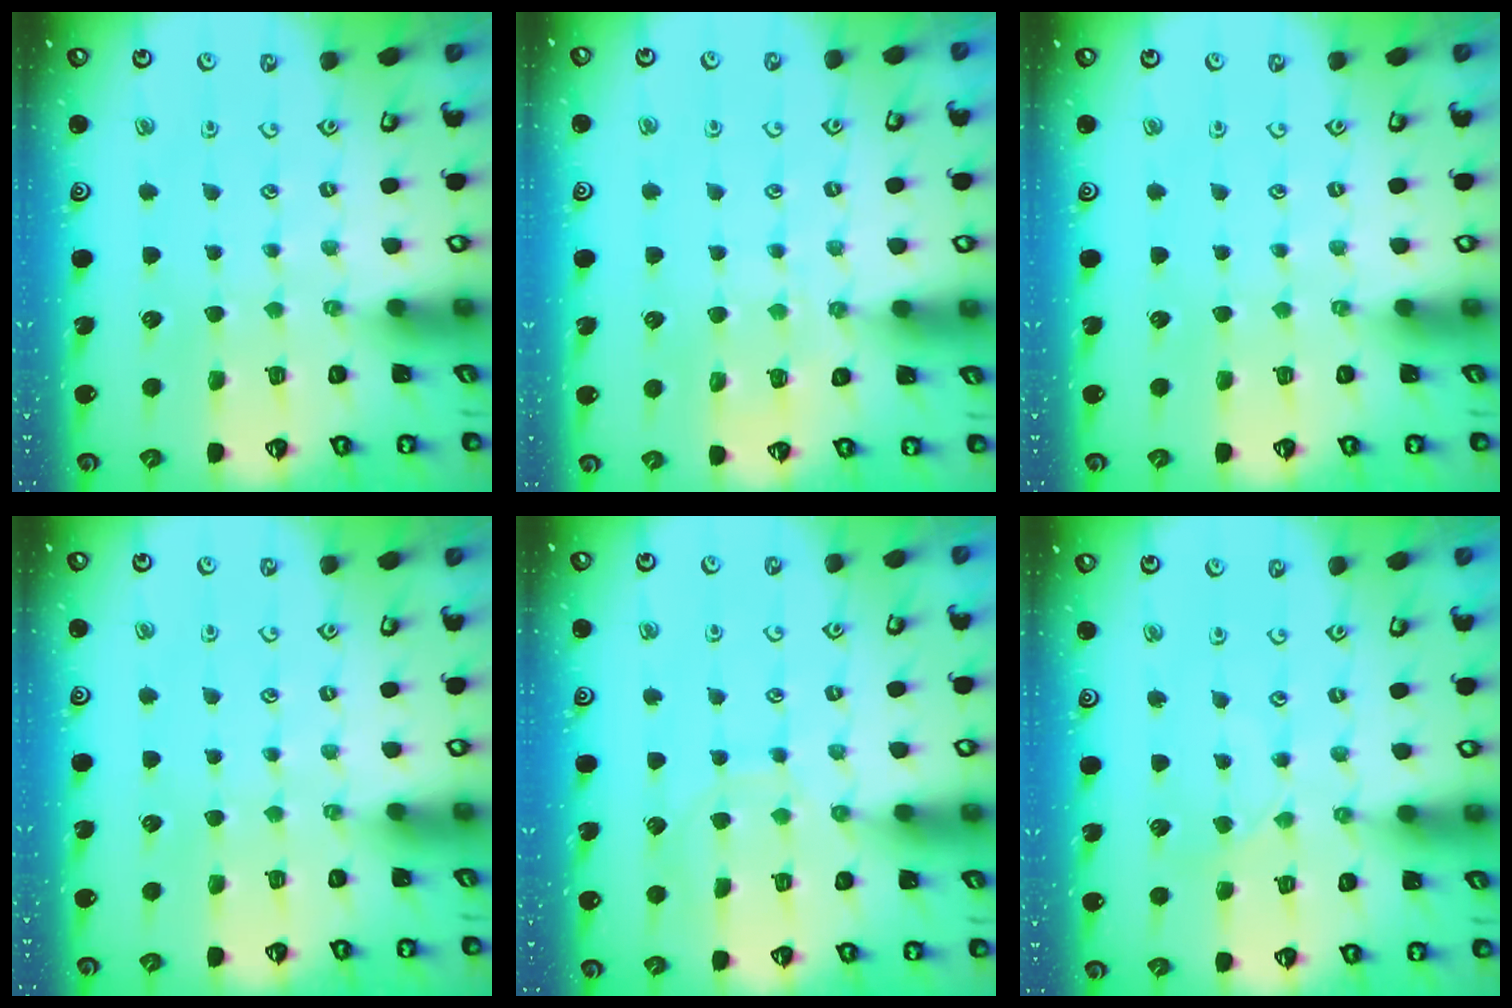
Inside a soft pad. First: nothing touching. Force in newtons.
{"total": 5.0, "press": 4.9, "slide": 0.6}
{"total": 0.0}
{"total": 0.0}
{"total": 4.6, "press": 4.5, "slide": 0.5}
{"total": 2.3, "press": 2.3, "slide": 0.4}